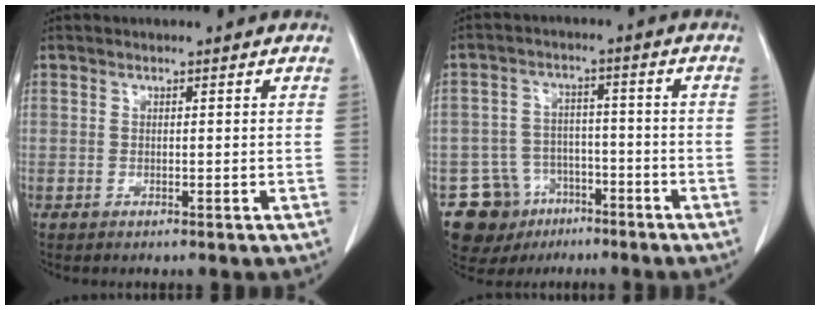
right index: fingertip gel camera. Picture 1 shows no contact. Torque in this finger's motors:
{"motor_torque": [-0.17, 0.05, -0.52, -0.17]}